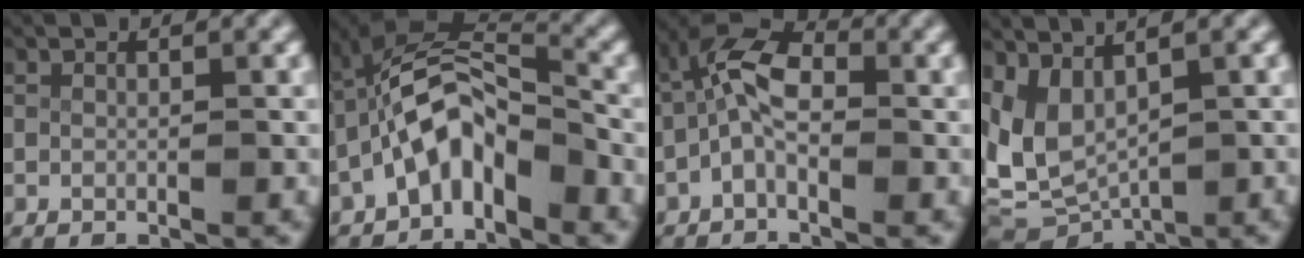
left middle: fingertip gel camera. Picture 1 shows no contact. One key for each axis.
{"total": 7.8, "fx": -1.4, "fy": 5.4, "fz": 5.5, "tx": -0.110, "ty": -0.012, "tz": -0.025}
{"total": 5.6, "fx": 0.1, "fy": 3.5, "fz": 4.3, "tx": -0.089, "ty": -0.005, "tz": -0.008}
{"total": 10.5, "fx": -0.1, "fy": 8.6, "fz": 6.0, "tx": -0.152, "ty": -0.032, "tz": 0.008}